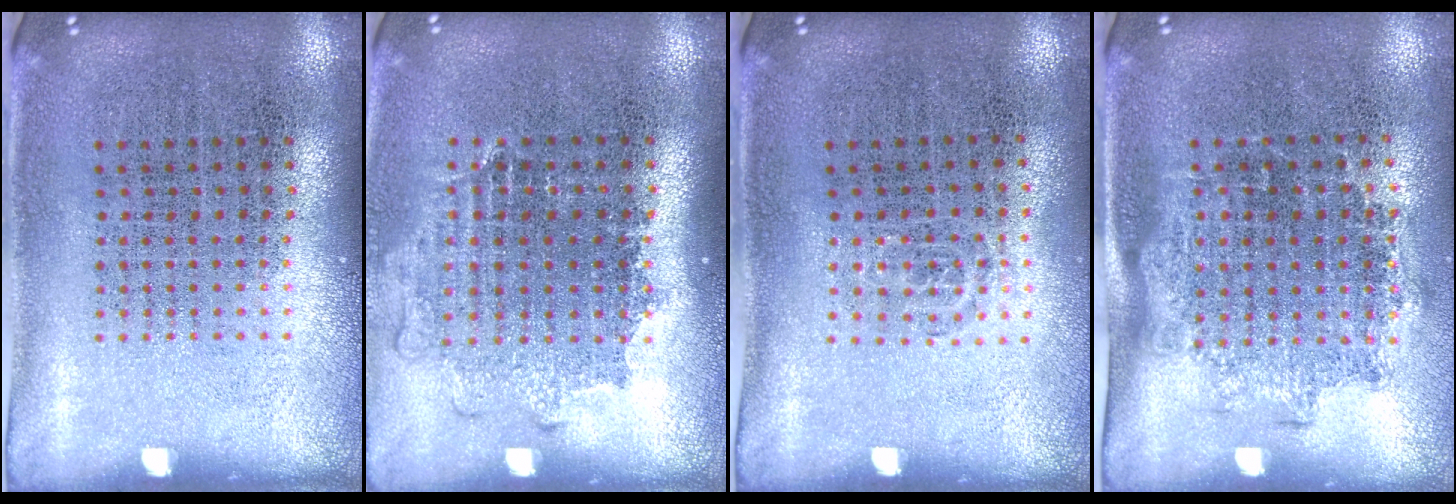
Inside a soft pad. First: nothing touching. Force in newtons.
{"total": 1.1, "press": 1.0, "slide": 0.4}
{"total": 0.6, "press": 0.4, "slide": 0.4}
{"total": 1.4, "press": 1.1, "slide": 0.8}